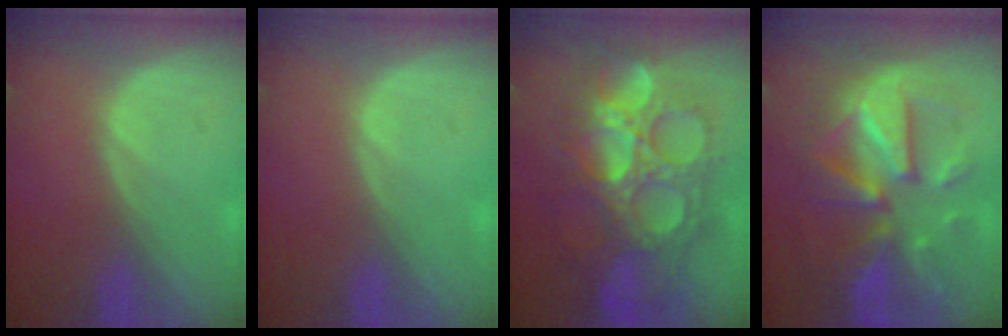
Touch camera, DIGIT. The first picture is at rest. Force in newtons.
{"total": 0.6, "press": 0.1, "slide": 0.6}
{"total": 13.6, "press": 13.5, "slide": 1.5}
{"total": 12.4, "press": 12.3, "slide": 1.1}